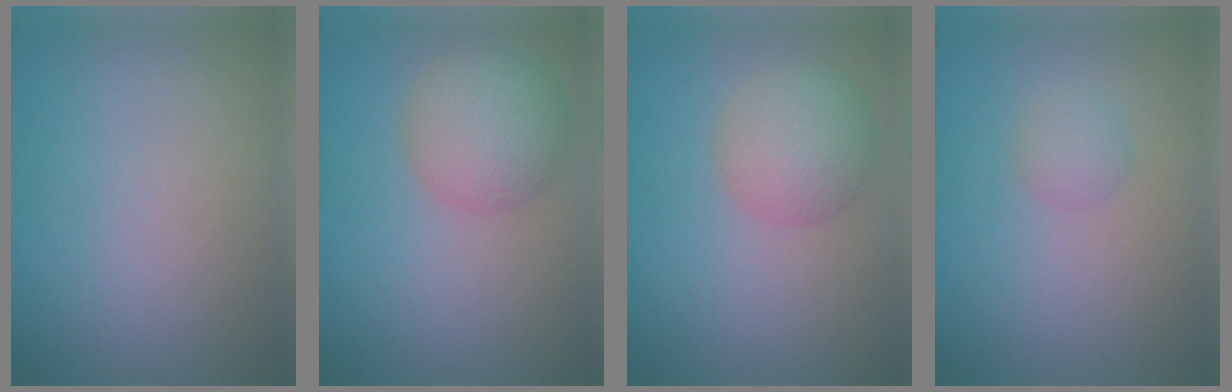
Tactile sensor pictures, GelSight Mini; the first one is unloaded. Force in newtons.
{"total": 5.2, "press": 5.2, "slide": 0.4}
{"total": 4.3, "press": 4.3, "slide": 0.1}
{"total": 1.4, "press": 1.4, "slide": 0.0}